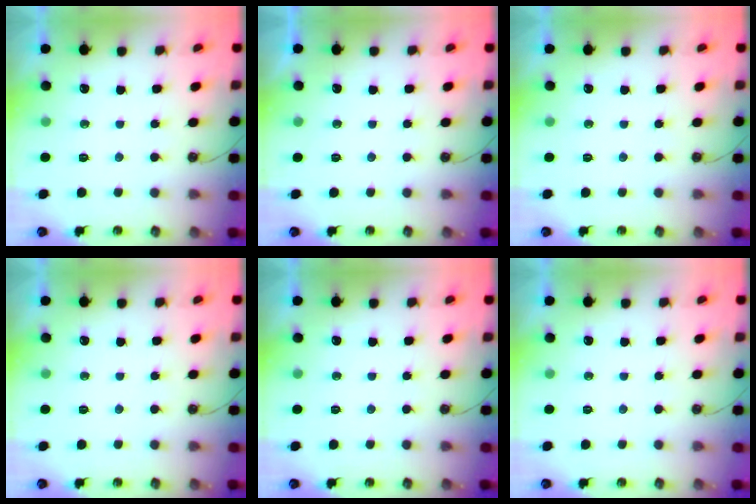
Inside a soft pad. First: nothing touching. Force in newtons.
{"total": 0.0}
{"total": 0.0}
{"total": 0.0}
{"total": 0.0}
{"total": 0.0}